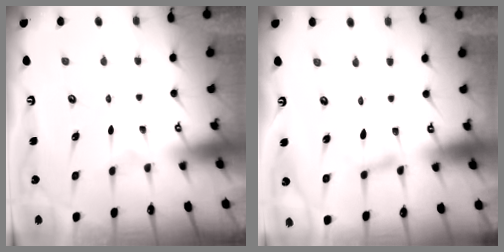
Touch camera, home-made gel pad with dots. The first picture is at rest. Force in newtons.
{"total": 2.1, "press": 2.1, "slide": 0.1}